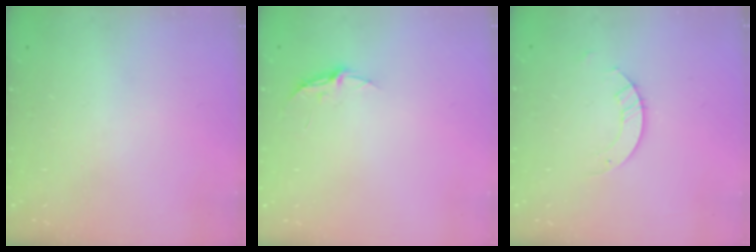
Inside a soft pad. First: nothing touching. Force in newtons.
{"total": 3.8, "press": 3.8, "slide": 0.3}
{"total": 3.2, "press": 3.2, "slide": 0.2}